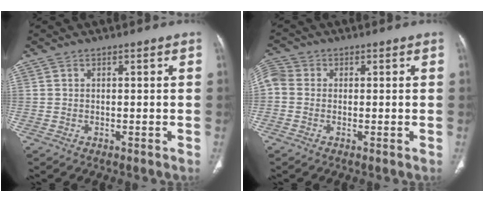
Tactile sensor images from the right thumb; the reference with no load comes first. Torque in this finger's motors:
{"motor_torque": [2.08, 2.19, 1.02, -0.58, 0.45]}